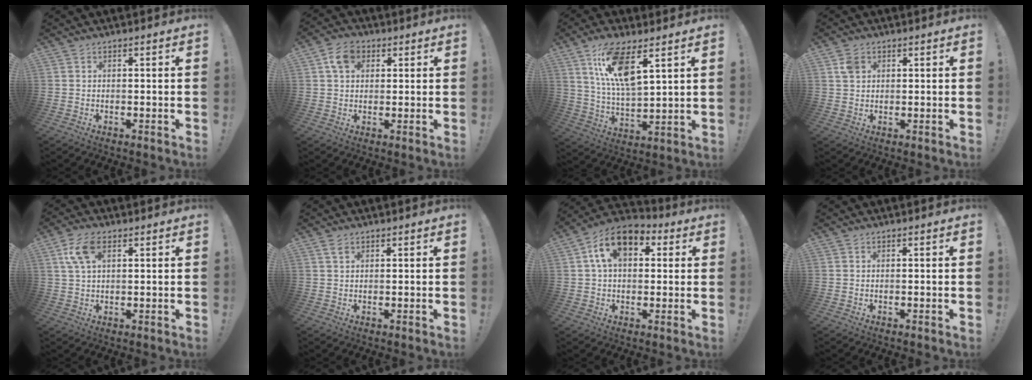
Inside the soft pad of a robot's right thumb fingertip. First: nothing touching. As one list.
[{"total": 7.1, "force": [2.8, 5.1, 4.1], "torque": [-0.065, 0.005, 0.053]}, {"total": 13.8, "force": [7.8, 4.3, 10.6], "torque": [-0.202, -0.031, 0.132]}, {"total": 3.2, "force": [1.5, 2.2, 1.7], "torque": [-0.025, -0.002, 0.030]}, {"total": 8.1, "force": [3.1, 4.1, 6.2], "torque": [-0.111, 0.000, 0.058]}, {"total": 2.0, "force": [1.2, 0.9, 1.2], "torque": [-0.011, -0.005, 0.020]}, {"total": 12.5, "force": [4.7, 7.8, 8.5], "torque": [-0.144, 0.004, 0.089]}, {"total": 0.0}]